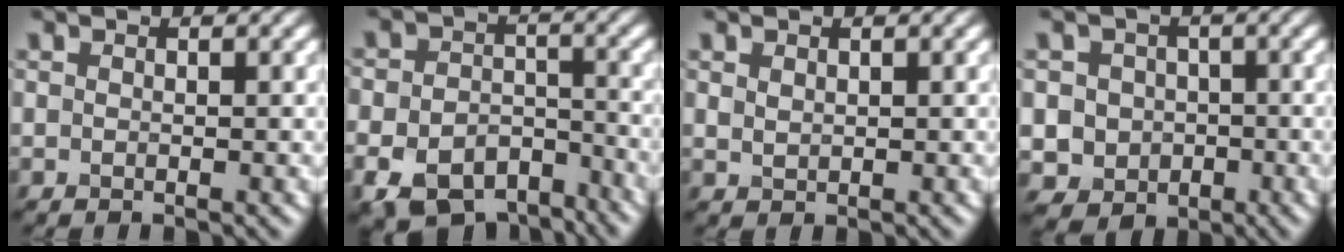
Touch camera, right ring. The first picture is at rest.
{"total": 8.6, "force": [-5.2, 5.3, 4.4], "torque": [-0.078, -0.018, -0.091]}
{"total": 0.9, "force": [0.5, 0.6, 0.5], "torque": [-0.014, -0.002, 0.014]}
{"total": 4.9, "force": [-1.2, 4.5, 1.4], "torque": [-0.007, -0.001, -0.036]}